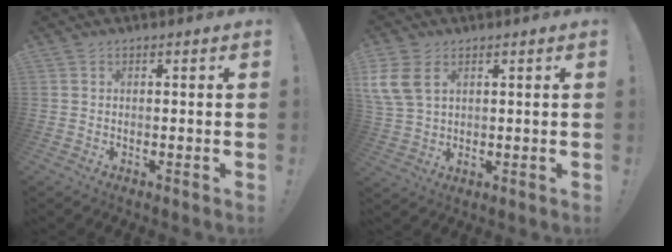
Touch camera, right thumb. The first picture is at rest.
{"total": 8.4, "force": [3.5, 5.7, 5.2], "torque": [-0.110, -0.006, 0.068]}